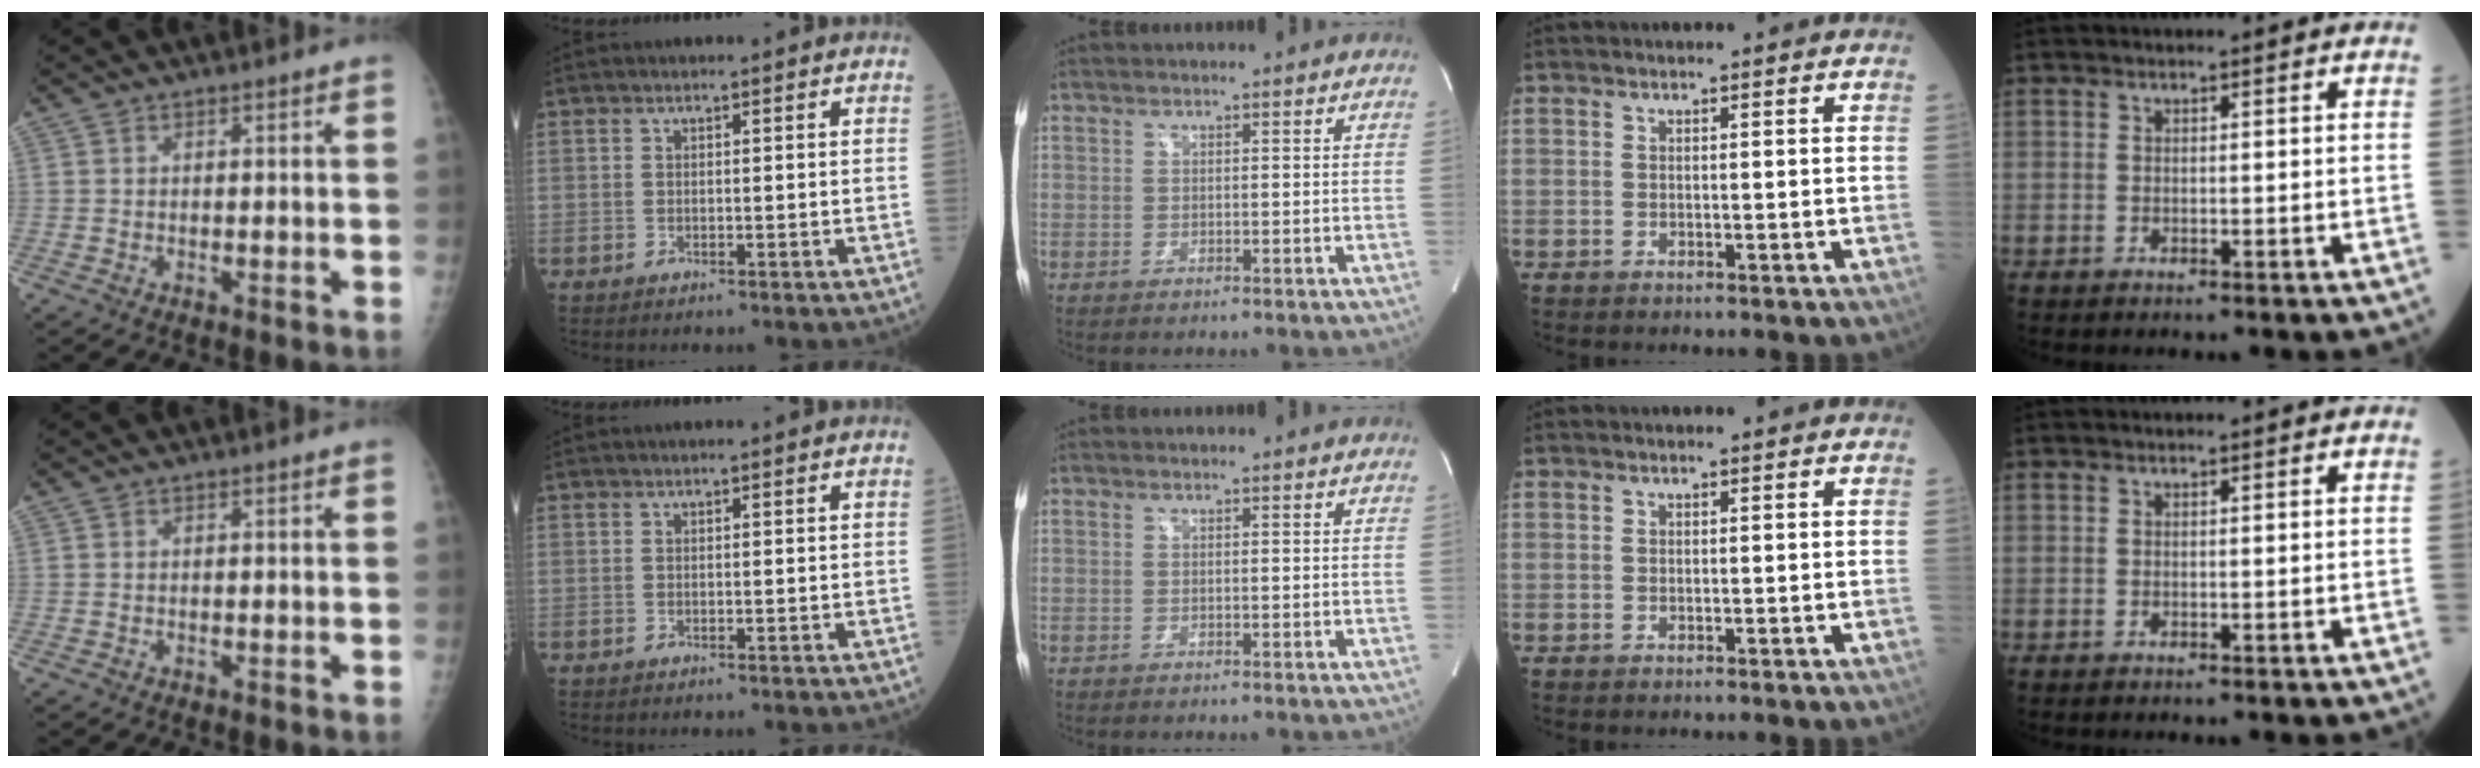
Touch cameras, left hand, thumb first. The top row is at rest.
{}